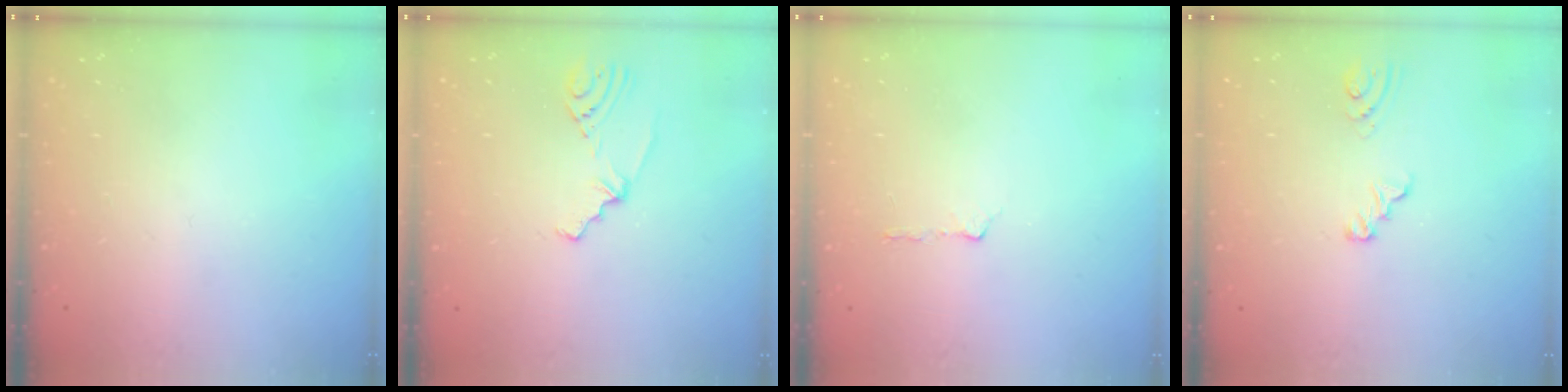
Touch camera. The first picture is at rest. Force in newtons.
{"total": 2.3, "press": 1.9, "slide": 1.4}
{"total": 2.9, "press": 2.8, "slide": 0.8}
{"total": 3.7, "press": 3.7, "slide": 0.3}